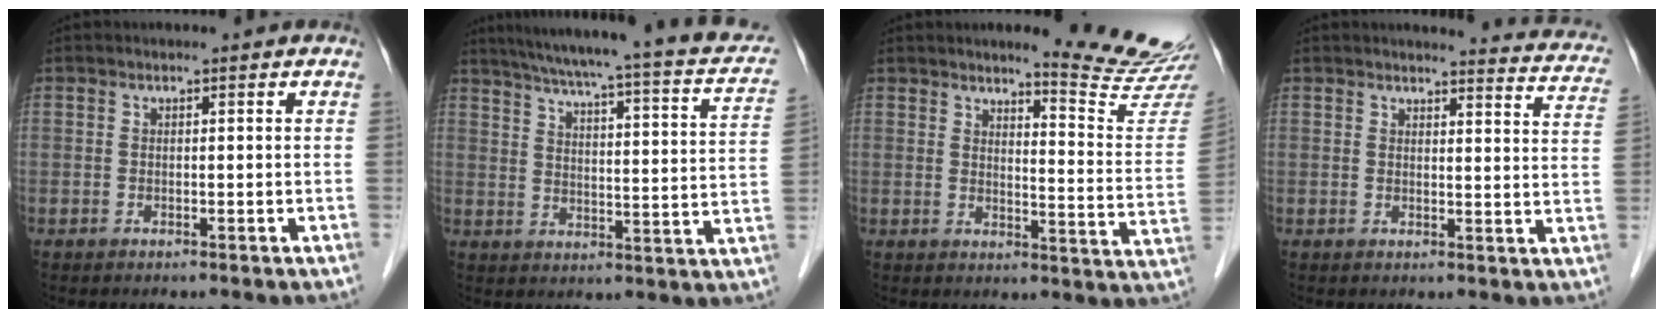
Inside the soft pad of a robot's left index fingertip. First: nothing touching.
{"total": 23.3, "force": [18.6, 3.2, 13.7], "torque": [-0.201, -0.003, 0.219]}
{"total": 12.7, "force": [12.0, -1.5, 3.8], "torque": [-0.046, -0.100, 0.135]}
{"total": 10.6, "force": [10.3, 1.1, 2.1], "torque": [-0.003, -0.055, 0.083]}